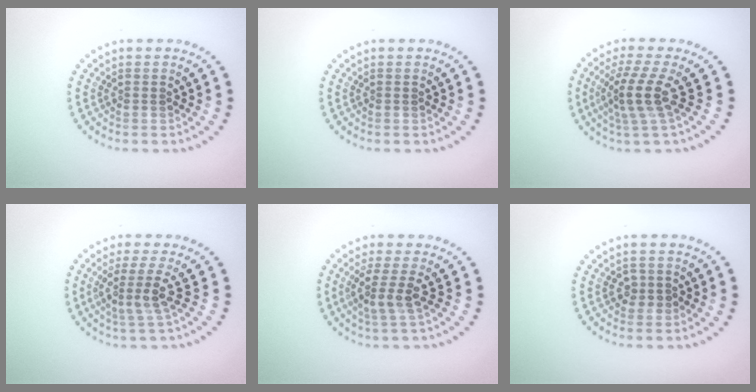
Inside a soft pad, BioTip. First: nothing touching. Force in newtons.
{"total": 0.0}
{"total": 3.6, "press": 2.7, "slide": 2.4}
{"total": 2.8, "press": 2.1, "slide": 1.9}
{"total": 2.6, "press": 2.0, "slide": 1.5}
{"total": 1.4, "press": 1.3, "slide": 0.4}